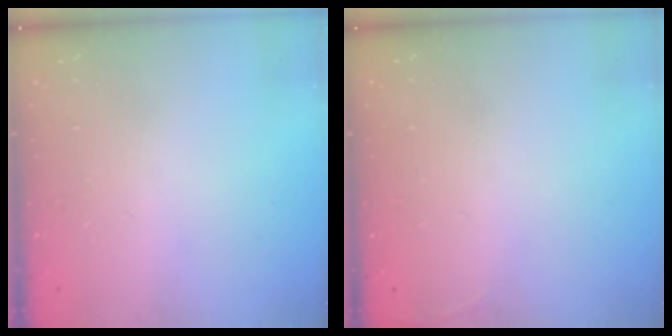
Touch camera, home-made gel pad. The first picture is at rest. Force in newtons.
{"total": 2.7, "press": 2.6, "slide": 1.0}